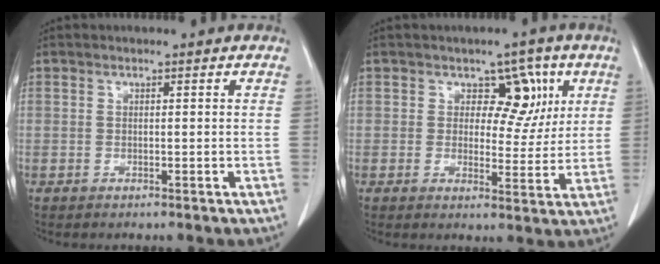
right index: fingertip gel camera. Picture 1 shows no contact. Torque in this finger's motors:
{"motor_torque": [0.03, 0.06, 0.04, 0.00]}